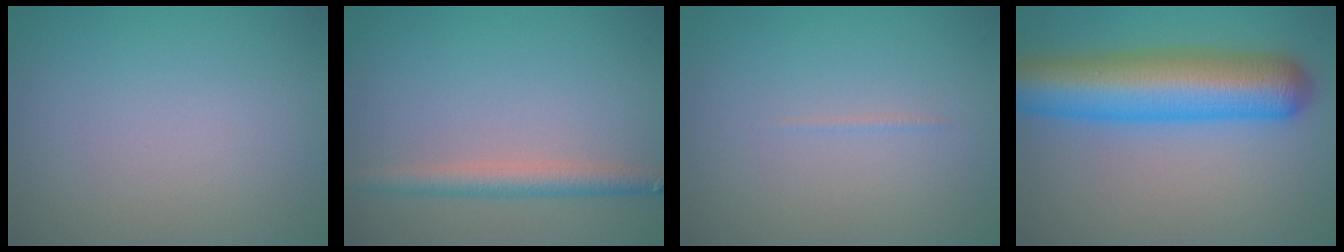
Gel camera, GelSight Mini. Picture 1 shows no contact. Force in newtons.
{"total": 2.6, "press": 2.6, "slide": 0.1}
{"total": 0.7, "press": 0.7, "slide": 0.2}
{"total": 9.7, "press": 9.7, "slide": 0.4}